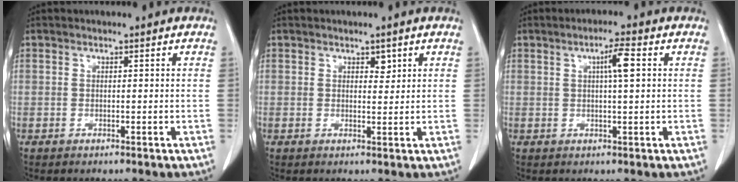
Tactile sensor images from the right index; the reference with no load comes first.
{"total": 1.5, "force": [0.9, 0.8, 0.9], "torque": [-0.009, -0.003, 0.013]}
{"total": 3.8, "force": [1.0, 0.1, 3.7], "torque": [-0.063, 0.004, 0.015]}